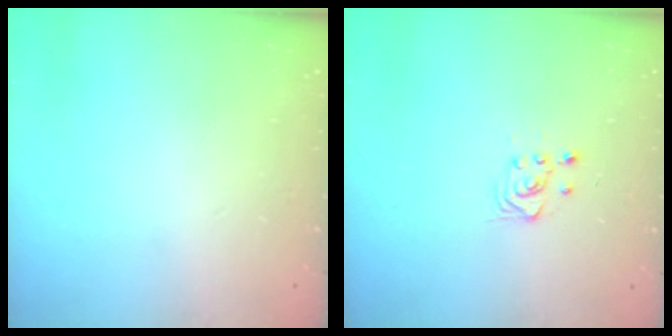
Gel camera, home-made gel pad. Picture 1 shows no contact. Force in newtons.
{"total": 3.0, "press": 2.8, "slide": 1.0}